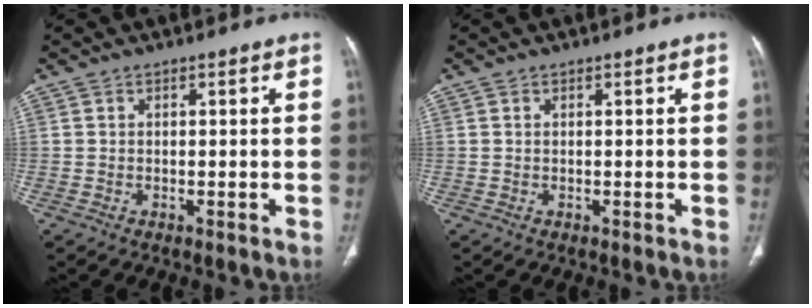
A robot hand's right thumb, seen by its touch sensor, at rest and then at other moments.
{"total": 0.0}